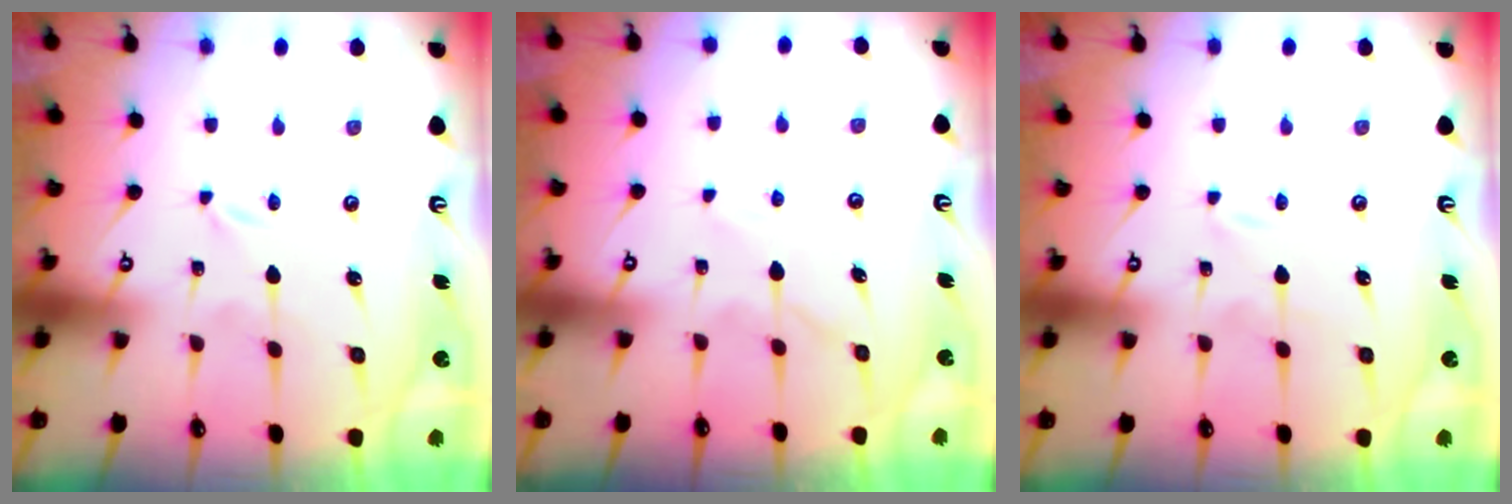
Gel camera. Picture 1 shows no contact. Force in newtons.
{"total": 6.9, "press": 6.8, "slide": 0.7}
{"total": 1.5, "press": 1.4, "slide": 0.2}